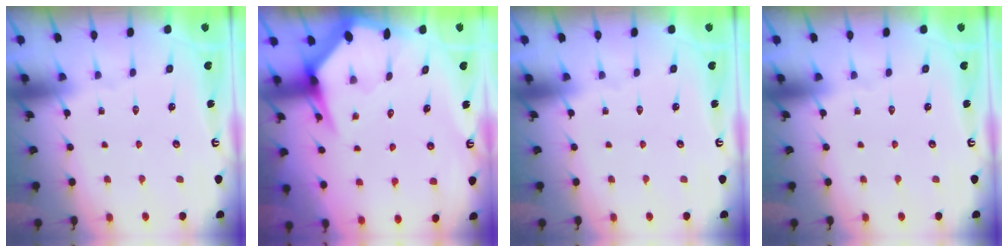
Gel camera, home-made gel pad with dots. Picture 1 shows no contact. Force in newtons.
{"total": 4.9, "press": 4.8, "slide": 0.6}
{"total": 0.0}
{"total": 0.0}